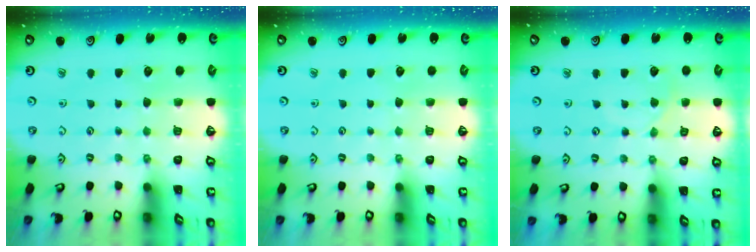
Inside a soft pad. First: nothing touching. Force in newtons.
{"total": 0.0}
{"total": 3.0, "press": 3.0, "slide": 0.4}